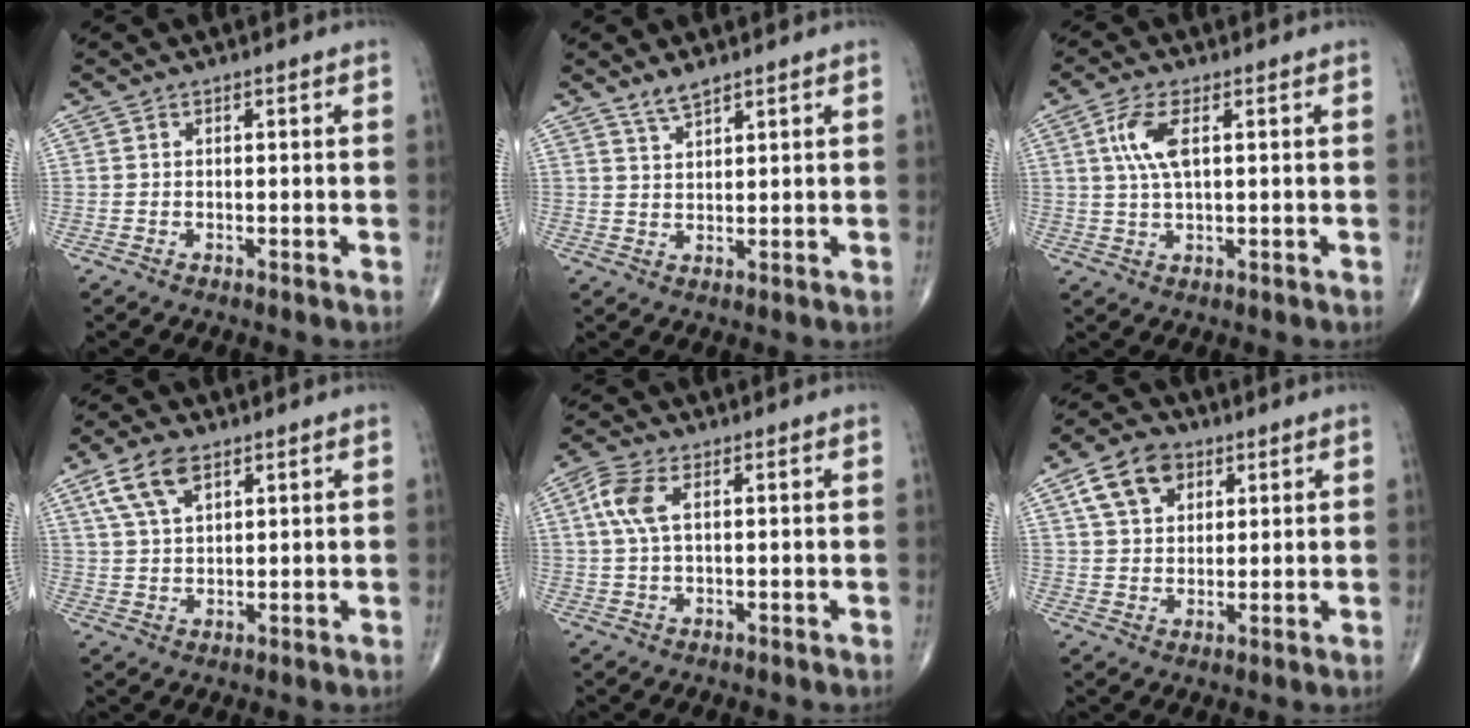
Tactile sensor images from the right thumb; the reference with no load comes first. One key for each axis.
{"total": 3.1, "fx": 2.6, "fy": 0.8, "fz": 1.5, "tx": -0.028, "ty": -0.015, "tz": 0.052}
{"total": 6.4, "fx": 1.8, "fy": 2.4, "fz": 5.7, "tx": -0.130, "ty": 0.002, "tz": 0.037}
{"total": 7.7, "fx": 4.1, "fy": 3.8, "fz": 5.3, "tx": -0.101, "ty": -0.005, "tz": 0.081}
{"total": 5.9, "fx": 1.6, "fy": 2.8, "fz": 5.0, "tx": -0.127, "ty": 0.015, "tz": 0.033}
{"total": 9.5, "fx": 4.3, "fy": 6.5, "fz": 5.4, "tx": -0.080, "ty": -0.004, "tz": 0.073}